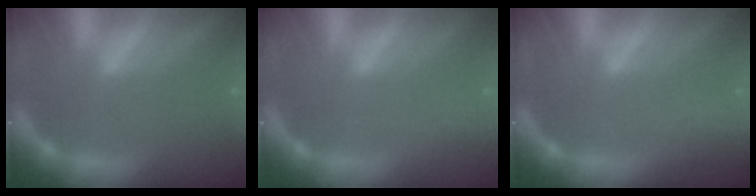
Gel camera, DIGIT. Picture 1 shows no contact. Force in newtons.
{"total": 1.4}
{"total": 2.9}